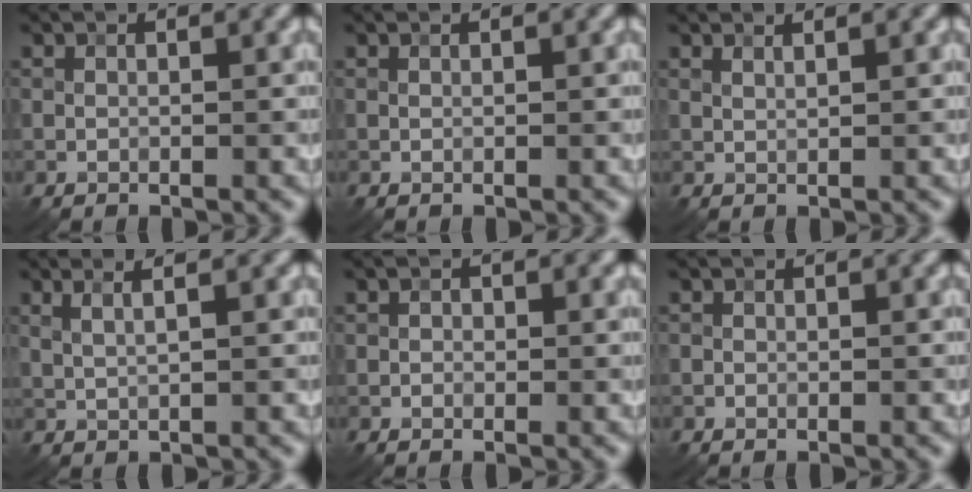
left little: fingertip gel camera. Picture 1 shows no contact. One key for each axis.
{"total": 0.0}
{"total": 1.1, "fx": 0.9, "fy": 0.3, "fz": 0.7, "tx": -0.008, "ty": -0.002, "tz": 0.010}
{"total": 3.0, "fx": 1.5, "fy": 1.1, "fz": 2.3, "tx": -0.022, "ty": 0.004, "tz": 0.006}
{"total": 0.7, "fx": 0.0, "fy": 0.7, "fz": 0.4, "tx": -0.002, "ty": -0.004, "tz": -0.002}
{"total": 0.0}